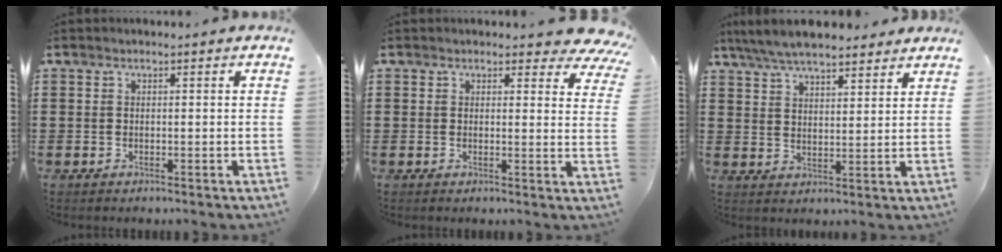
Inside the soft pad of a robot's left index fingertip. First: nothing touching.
{"total": 3.3, "force": [2.9, 1.0, 1.4], "torque": [-0.021, -0.011, 0.049]}
{"total": 6.6, "force": [6.0, 1.3, 2.4], "torque": [-0.065, -0.012, 0.113]}